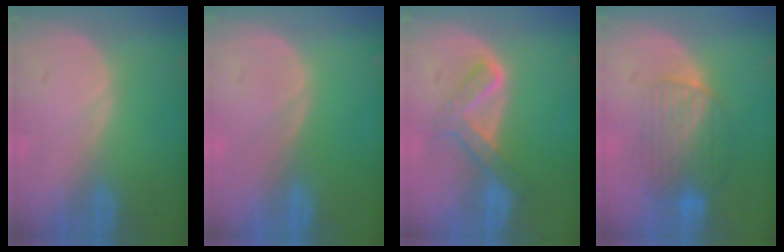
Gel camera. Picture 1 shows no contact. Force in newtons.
{"total": 0.0}
{"total": 5.3, "press": 5.3, "slide": 0.5}
{"total": 6.7, "press": 6.6, "slide": 1.2}